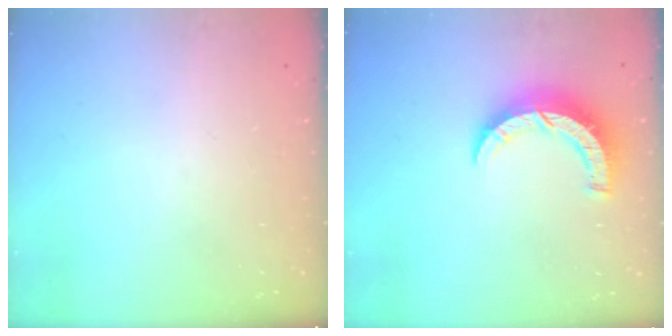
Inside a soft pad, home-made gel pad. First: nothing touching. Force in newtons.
{"total": 8.0, "press": 7.9, "slide": 0.7}